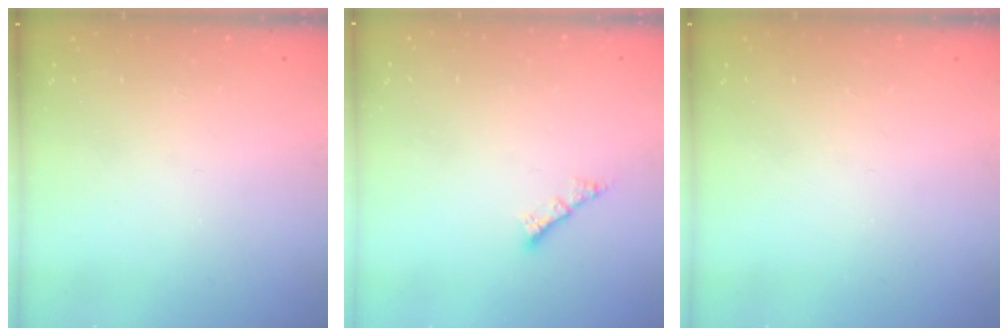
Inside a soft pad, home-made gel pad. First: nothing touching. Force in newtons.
{"total": 2.4, "press": 2.4, "slide": 0.2}
{"total": 0.0}